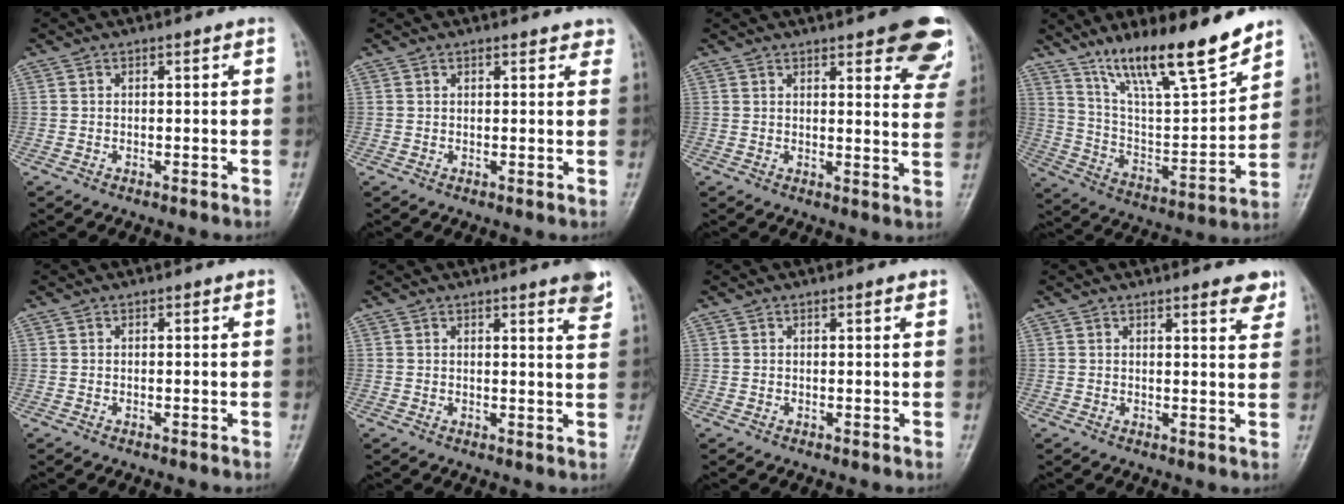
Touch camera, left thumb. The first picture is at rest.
{"total": 2.7, "force": [2.3, 1.0, 1.1], "torque": [0.006, -0.003, 0.019]}
{"total": 15.9, "force": [10.1, 4.8, 11.4], "torque": [-0.107, -0.039, 0.107]}
{"total": 19.3, "force": [14.2, 3.8, 12.5], "torque": [-0.177, -0.078, 0.252]}
{"total": 0.0}
{"total": 4.6, "force": [3.2, 0.4, 3.3], "torque": [-0.031, -0.018, 0.035]}
{"total": 0.9, "force": [0.6, 0.1, 0.6], "torque": [-0.007, 0.000, 0.007]}
{"total": 4.1, "force": [3.0, 1.0, 2.7], "torque": [-0.020, -0.016, 0.033]}